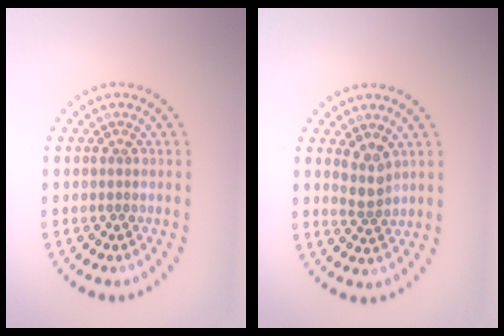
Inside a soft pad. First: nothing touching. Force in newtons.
{"total": 2.0, "press": 1.6, "slide": 1.2}